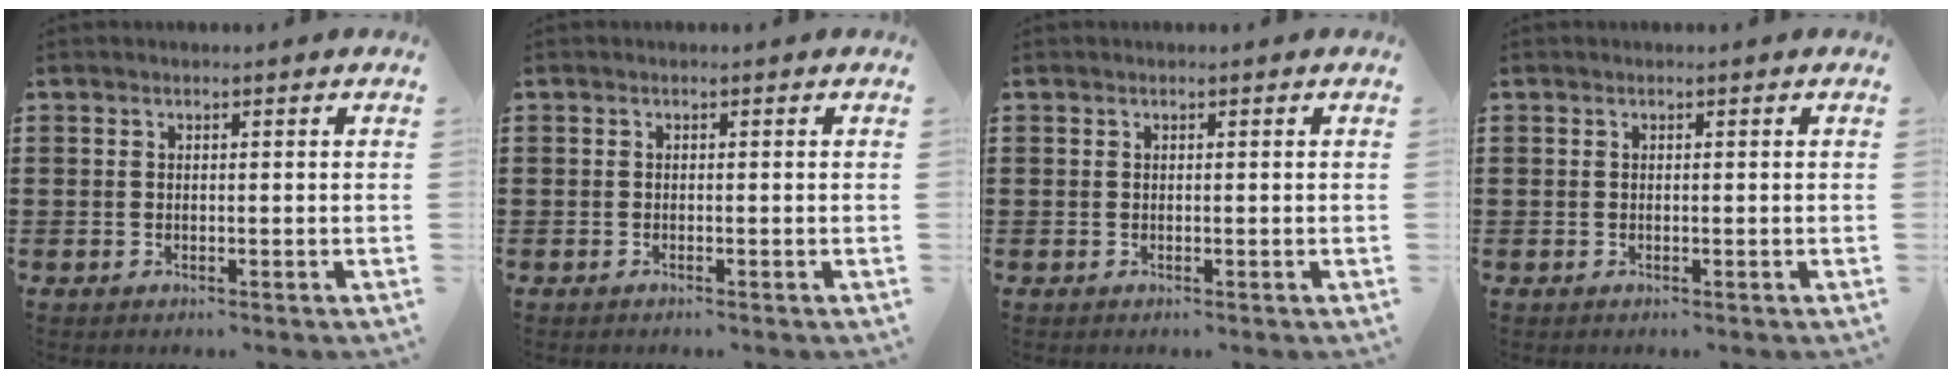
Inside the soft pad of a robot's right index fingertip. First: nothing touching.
{"total": 0.0}
{"total": 0.0}
{"total": 0.0}